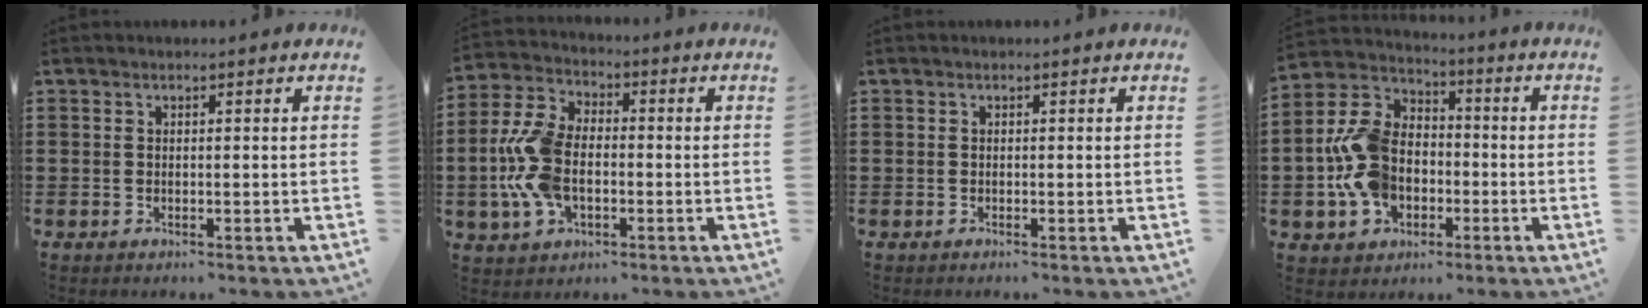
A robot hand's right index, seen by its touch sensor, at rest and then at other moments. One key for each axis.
{"total": 10.5, "fx": -1.6, "fy": 6.4, "fz": 8.2, "tx": -0.214, "ty": -0.004, "tz": -0.038}
{"total": 0.0}
{"total": 11.3, "fx": -2.1, "fy": 8.6, "fz": 7.1, "tx": -0.198, "ty": 0.014, "tz": -0.045}